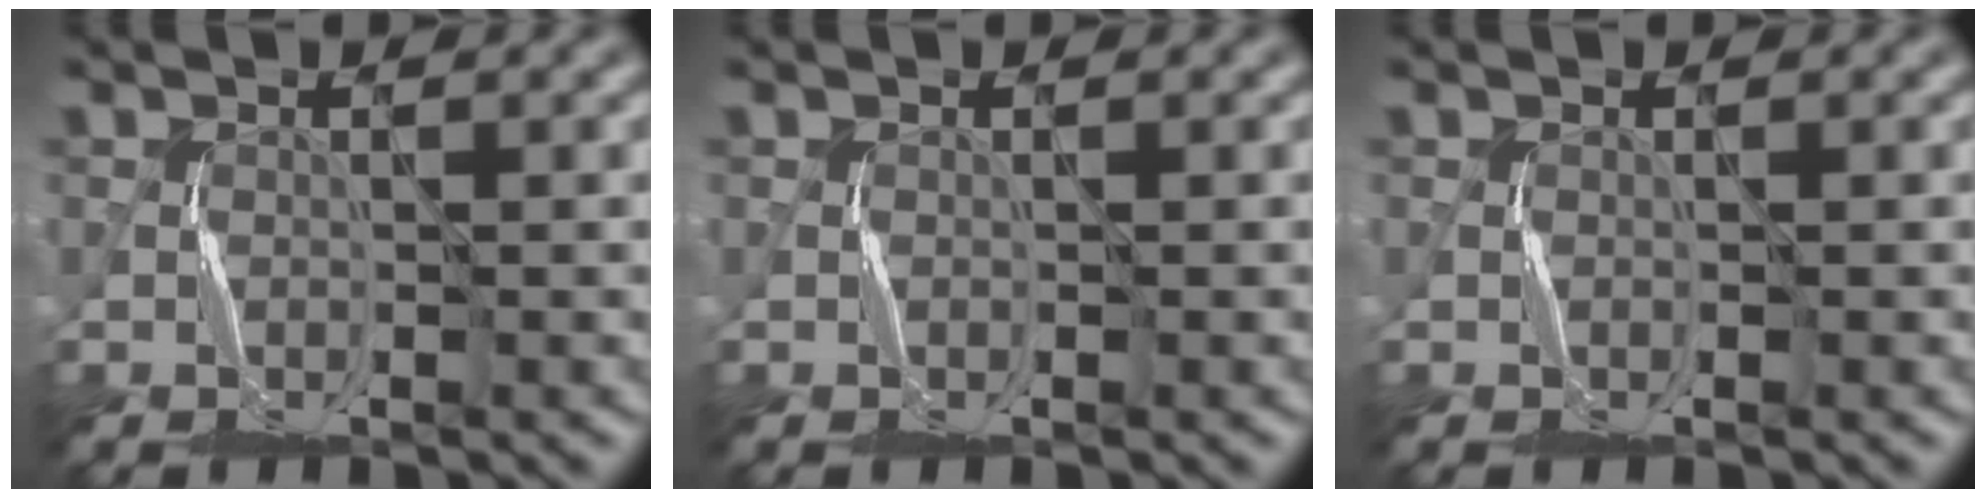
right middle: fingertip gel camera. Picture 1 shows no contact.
{"total": 0.0}
{"total": 0.0}